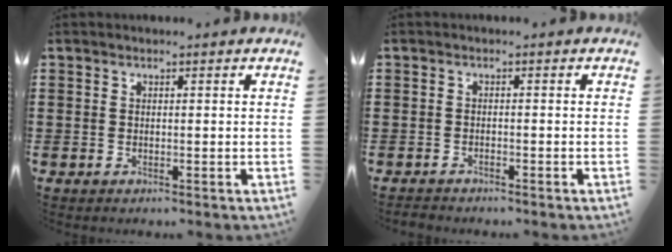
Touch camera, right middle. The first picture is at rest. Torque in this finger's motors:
{"motor_torque": [0.02, 0.00, 0.00, 0.00]}